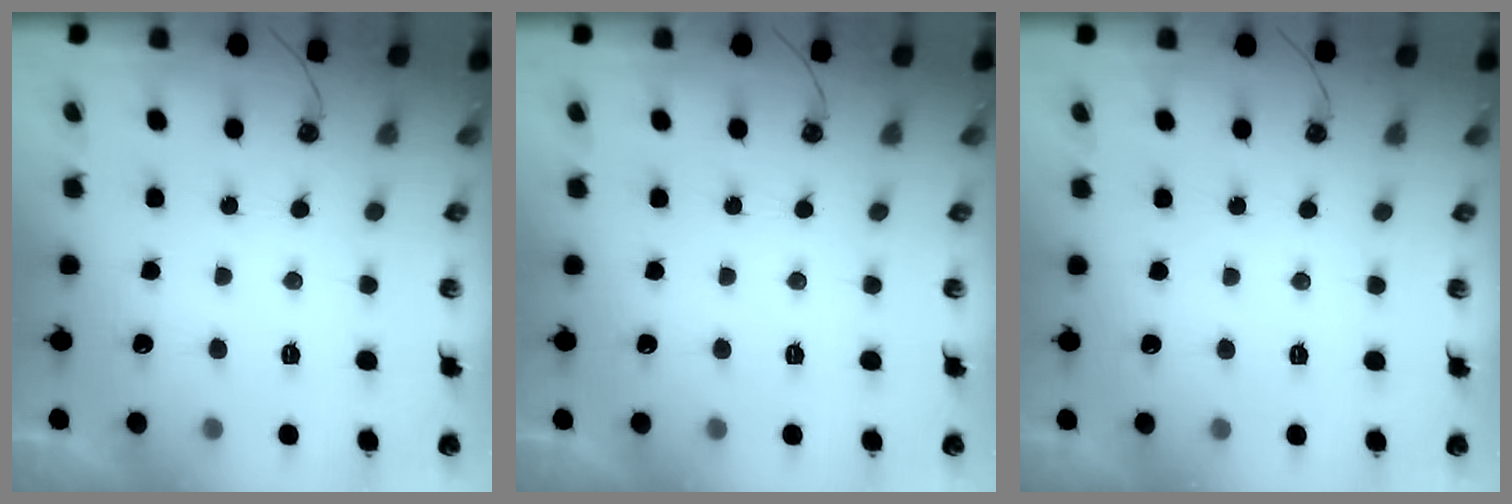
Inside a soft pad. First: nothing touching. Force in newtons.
{"total": 0.0}
{"total": 1.0, "press": 0.4, "slide": 1.0}